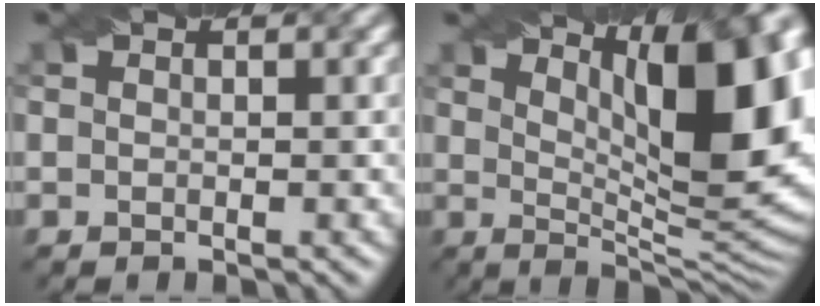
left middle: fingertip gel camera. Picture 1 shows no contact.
{"total": 13.9, "force": [5.1, 4.9, 11.9], "torque": [-0.138, 0.012, 0.077]}